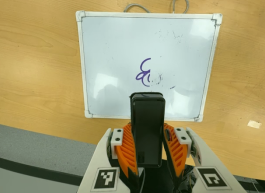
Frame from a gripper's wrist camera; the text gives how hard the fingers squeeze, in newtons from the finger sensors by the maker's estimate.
{"total": 9.8, "left": 7.6, "right": 11.9}